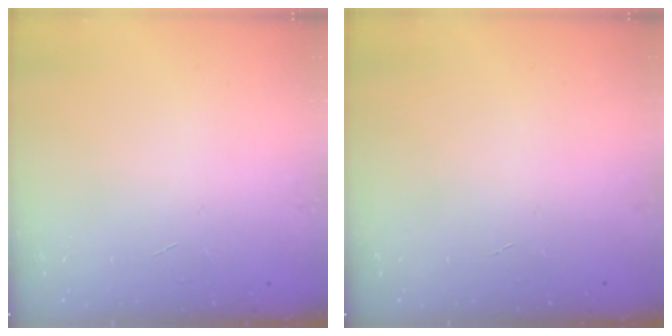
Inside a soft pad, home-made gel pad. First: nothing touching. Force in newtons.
{"total": 0.0}